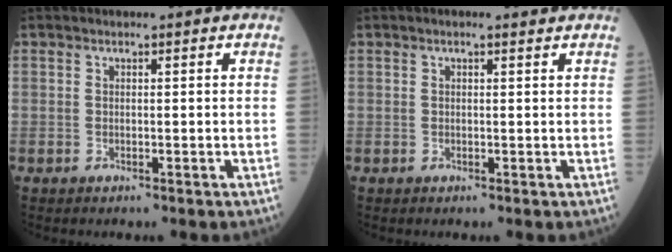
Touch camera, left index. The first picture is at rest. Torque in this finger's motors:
{"motor_torque": [0.35, -0.31, -0.05, -0.01]}